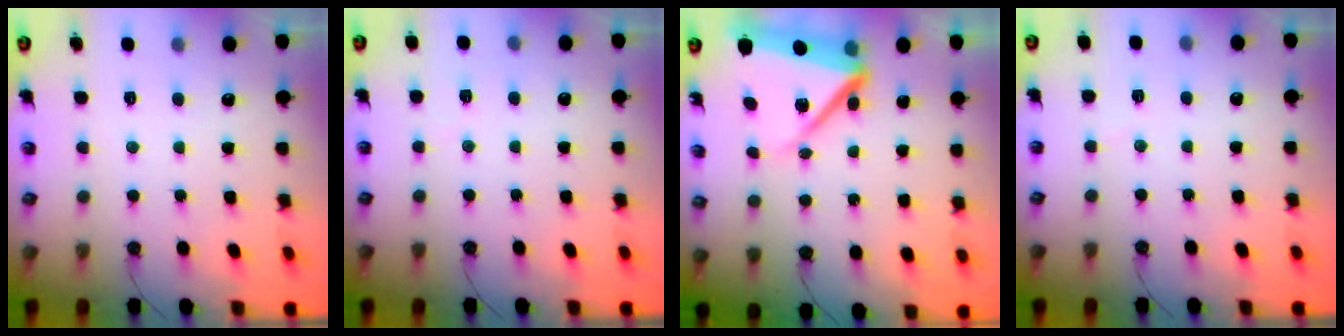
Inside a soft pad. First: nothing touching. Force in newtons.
{"total": 2.1, "press": 2.1, "slide": 0.5}
{"total": 12.6, "press": 12.6, "slide": 1.0}
{"total": 2.1, "press": 1.9, "slide": 0.7}